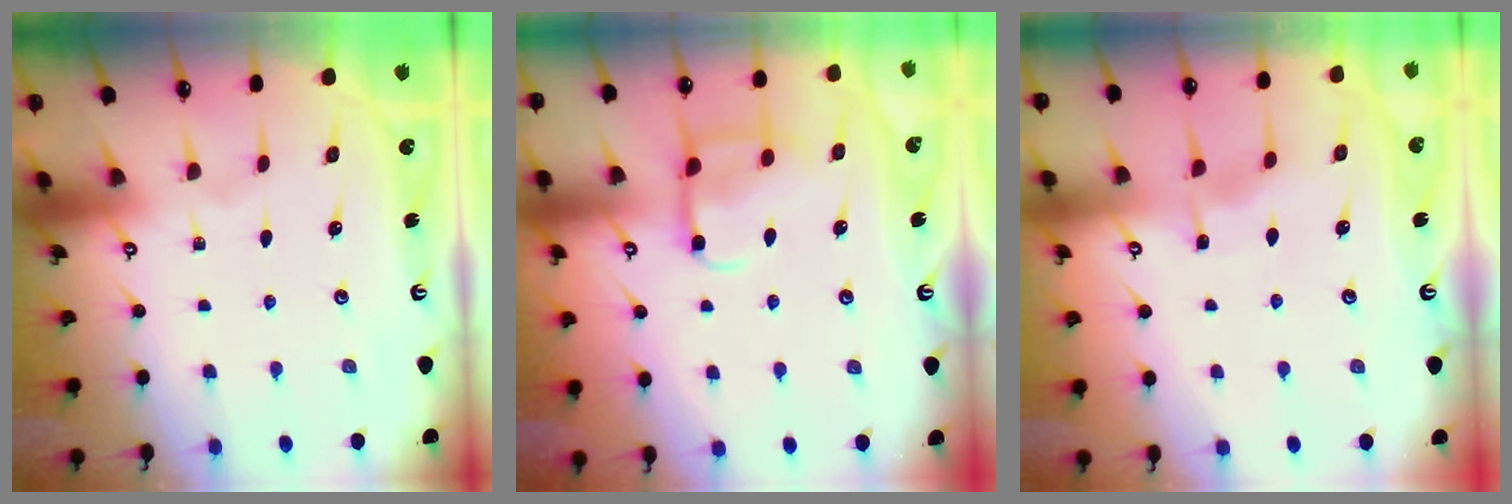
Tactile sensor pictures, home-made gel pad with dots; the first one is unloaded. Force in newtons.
{"total": 10.6, "press": 10.5, "slide": 1.1}
{"total": 4.3, "press": 4.2, "slide": 0.3}